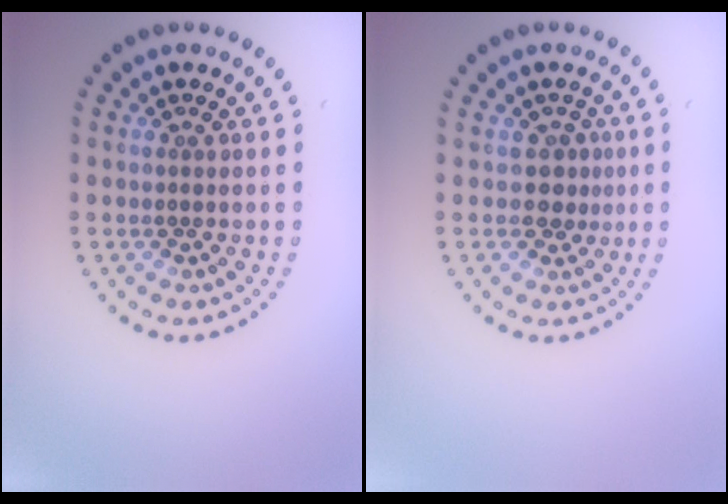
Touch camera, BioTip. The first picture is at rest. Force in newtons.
{"total": 1.8, "press": 1.5, "slide": 1.1}